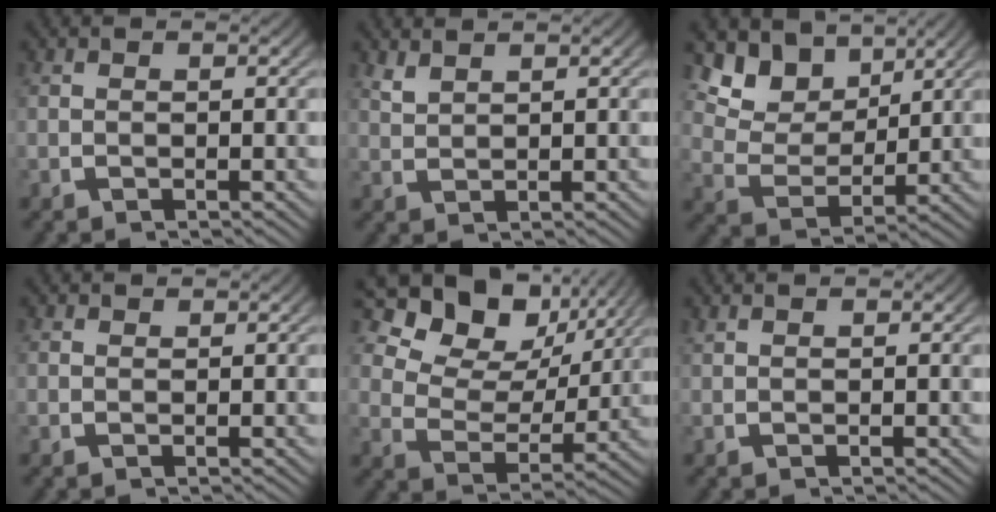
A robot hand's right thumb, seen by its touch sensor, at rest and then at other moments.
{"total": 1.7, "force": [1.6, 0.3, 0.6], "torque": [-0.012, 0.000, 0.039]}
{"total": 7.9, "force": [3.2, 5.5, 4.8], "torque": [-0.100, -0.010, 0.054]}
{"total": 0.7, "force": [0.7, 0.1, 0.0], "torque": [0.005, -0.002, 0.015]}
{"total": 9.3, "force": [4.6, 5.6, 5.8], "torque": [-0.095, 0.000, 0.068]}
{"total": 0.6, "force": [0.6, -0.1, 0.1], "torque": [-0.003, 0.000, 0.016]}